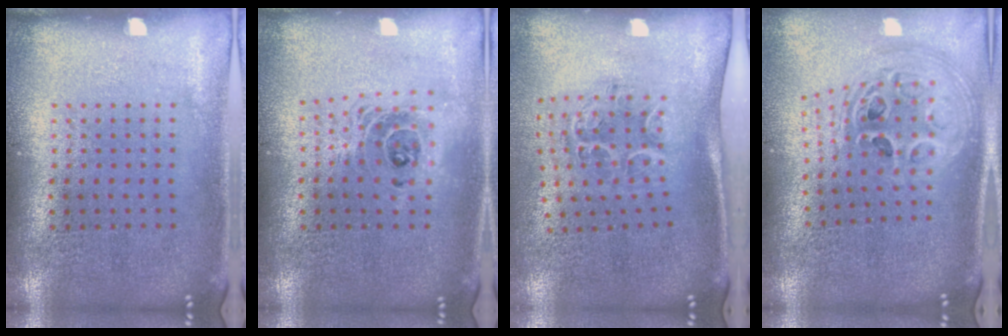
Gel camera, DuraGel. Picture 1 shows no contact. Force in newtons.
{"total": 1.5, "press": 1.3, "slide": 0.9}
{"total": 1.4, "press": 1.3, "slide": 0.7}
{"total": 2.5, "press": 1.8, "slide": 1.7}